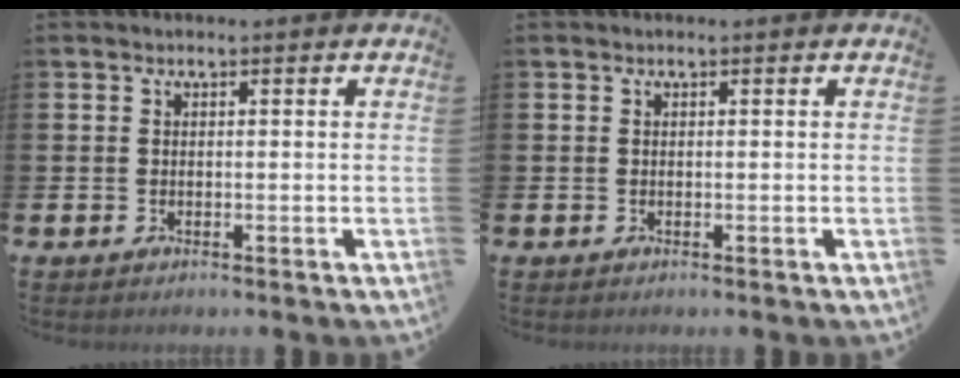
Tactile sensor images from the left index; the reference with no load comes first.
{"total": 0.0}